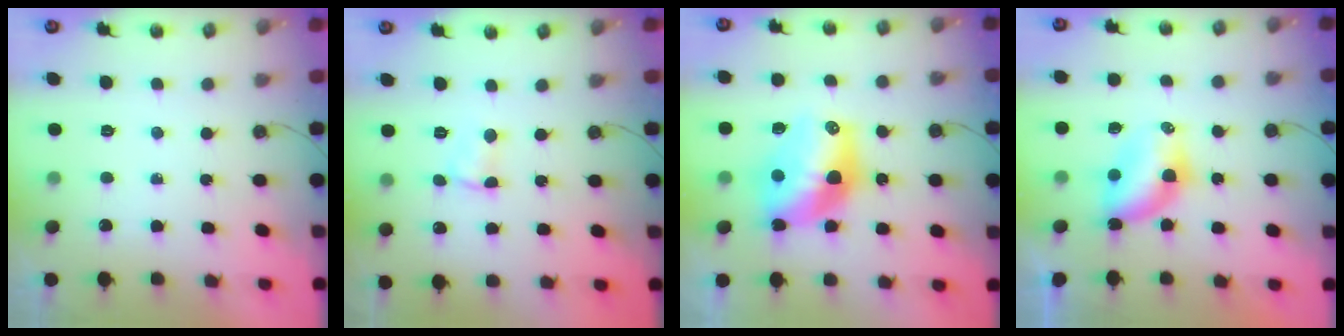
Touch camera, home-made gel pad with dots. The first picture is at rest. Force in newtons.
{"total": 2.2, "press": 2.2, "slide": 0.4}
{"total": 14.0, "press": 13.9, "slide": 1.7}
{"total": 6.3, "press": 6.3, "slide": 0.2}